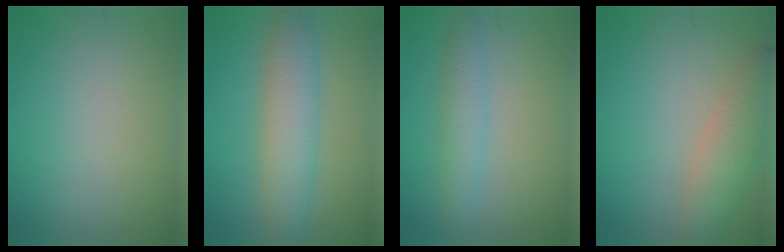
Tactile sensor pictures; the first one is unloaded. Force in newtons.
{"total": 5.7, "press": 5.6, "slide": 0.3}
{"total": 2.9, "press": 2.9, "slide": 0.1}
{"total": 4.4, "press": 4.4, "slide": 0.4}